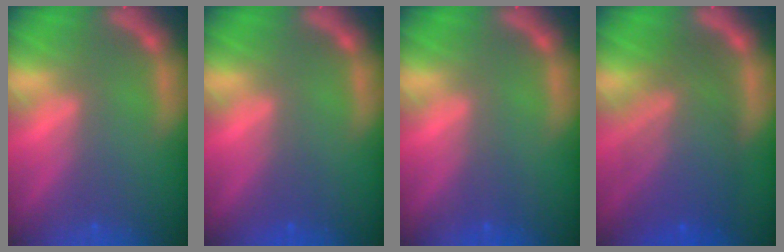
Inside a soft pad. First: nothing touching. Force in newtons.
{"total": 0.9}
{"total": 1.0}
{"total": 9.0}